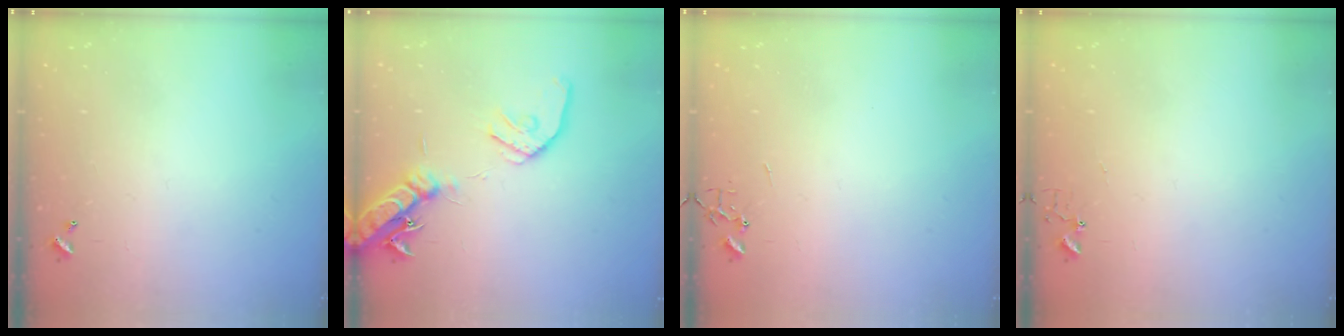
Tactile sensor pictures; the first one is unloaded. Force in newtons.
{"total": 16.5, "press": 16.2, "slide": 2.9}
{"total": 0.0}
{"total": 3.9, "press": 3.9, "slide": 0.3}